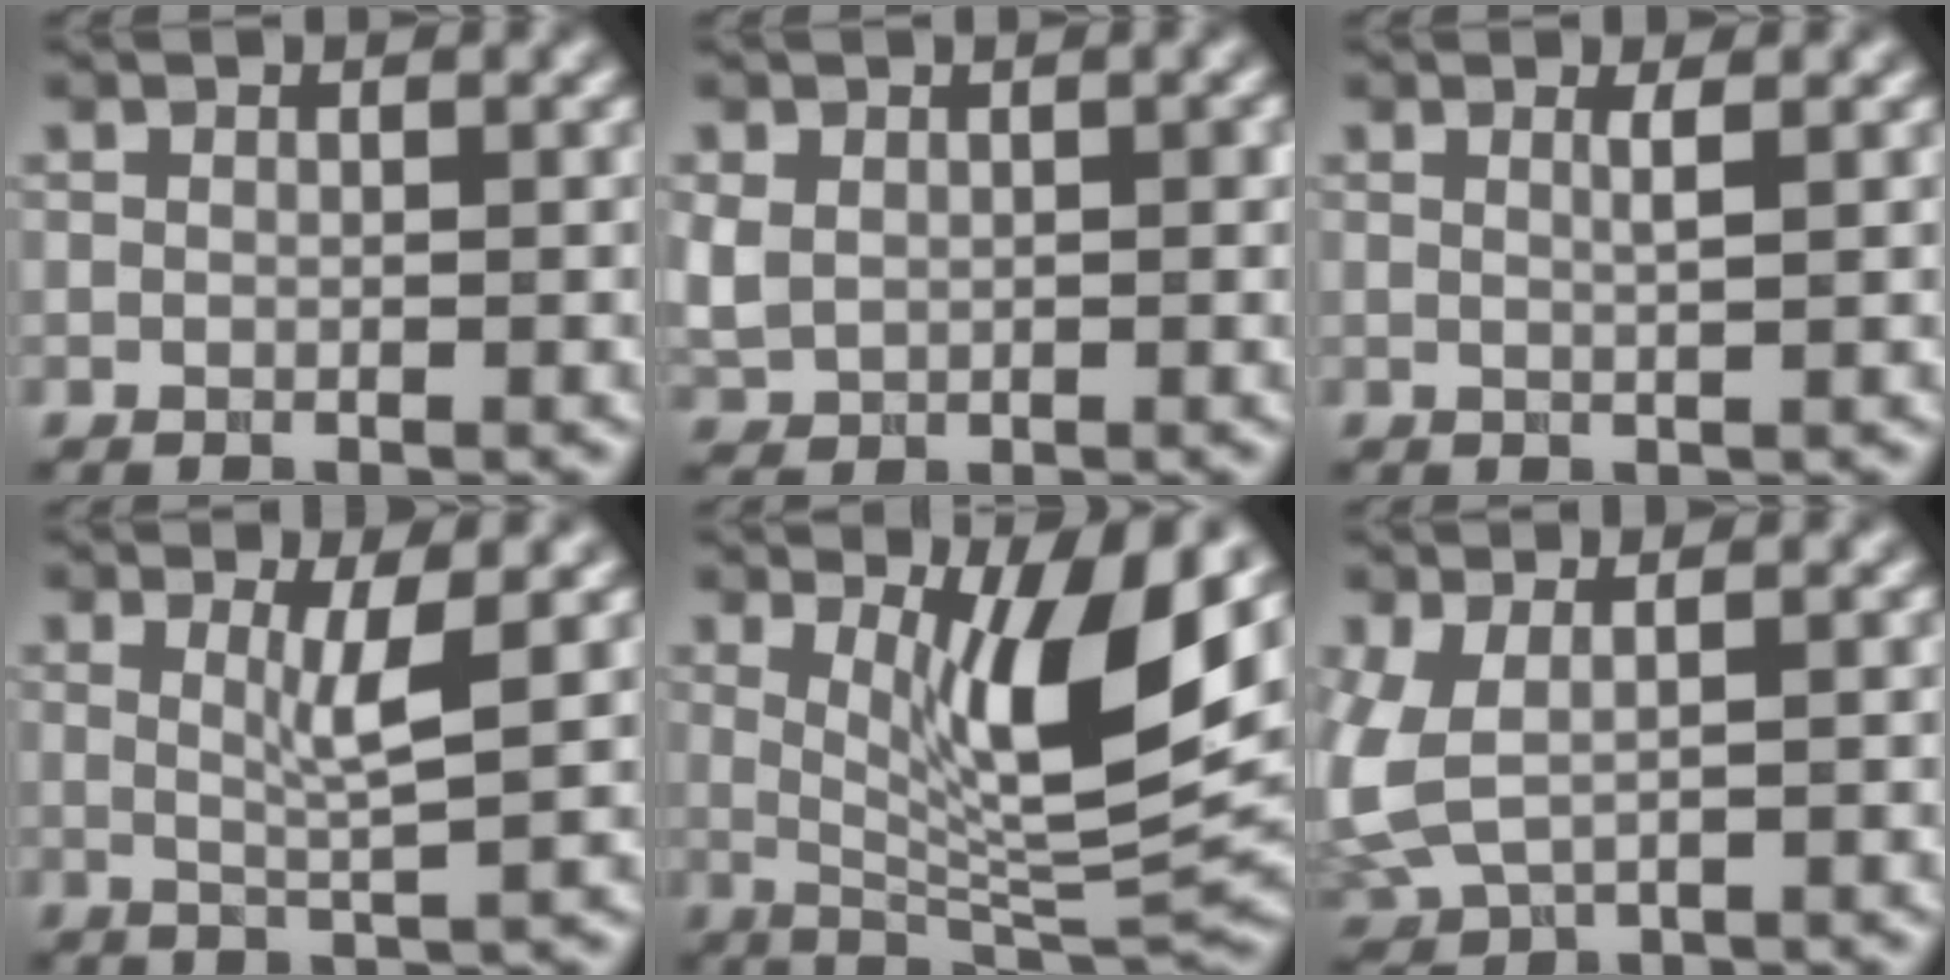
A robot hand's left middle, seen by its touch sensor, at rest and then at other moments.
{"total": 2.2, "force": [0.3, 1.7, 1.4], "torque": [-0.040, -0.004, 0.016]}
{"total": 1.1, "force": [0.3, 0.3, 1.0], "torque": [-0.012, 0.000, 0.003]}
{"total": 3.0, "force": [0.8, 0.3, 2.9], "torque": [-0.052, -0.006, 0.020]}
{"total": 9.6, "force": [2.6, 2.1, 9.0], "torque": [-0.145, -0.021, 0.059]}
{"total": 3.6, "force": [0.7, 1.9, 3.0], "torque": [-0.097, -0.003, 0.020]}